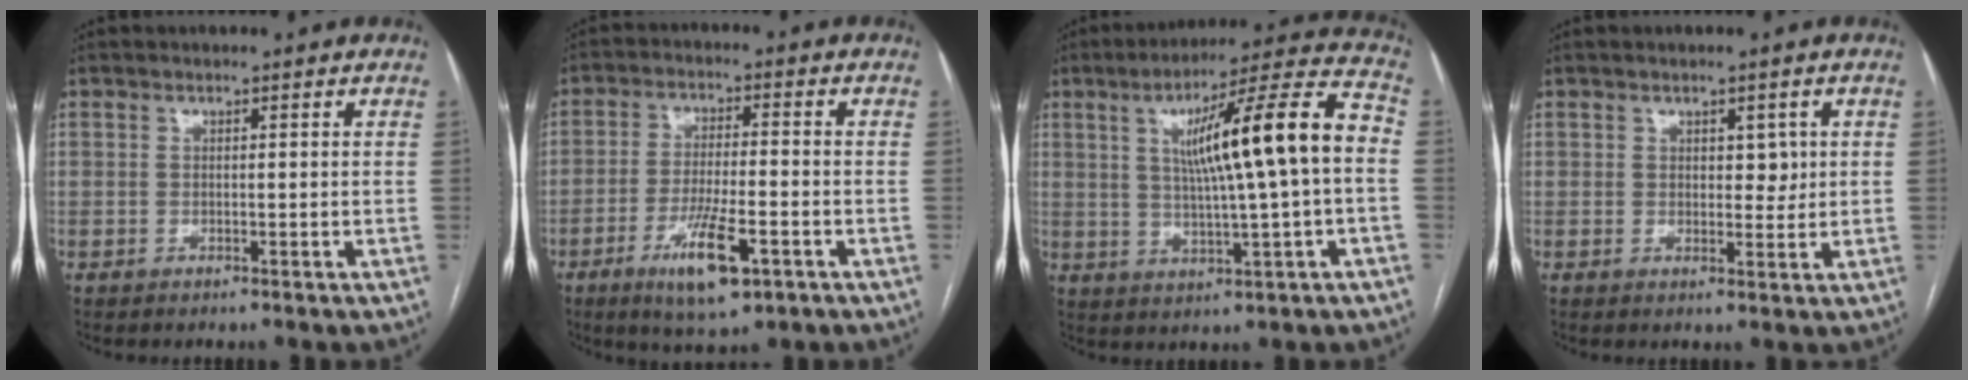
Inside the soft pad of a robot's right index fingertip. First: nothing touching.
{"total": 9.5, "force": [-4.6, 2.0, 8.0], "torque": [-0.148, -0.014, -0.072]}
{"total": 15.9, "force": [1.4, 0.5, 15.8], "torque": [-0.245, 0.024, 0.023]}
{"total": 0.9, "force": [0.5, 0.4, 0.7], "torque": [-0.008, 0.000, 0.007]}